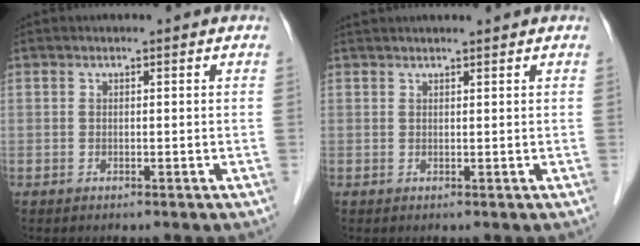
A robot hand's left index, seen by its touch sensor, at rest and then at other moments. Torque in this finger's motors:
{"motor_torque": [0.47, -0.28, 0.02, -0.01]}